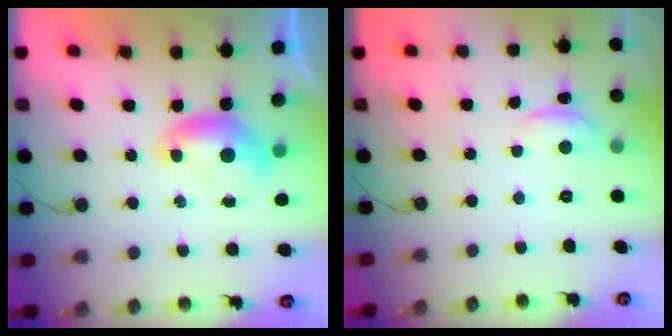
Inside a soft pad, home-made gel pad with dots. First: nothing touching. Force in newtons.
{"total": 1.0, "press": 0.7, "slide": 0.7}